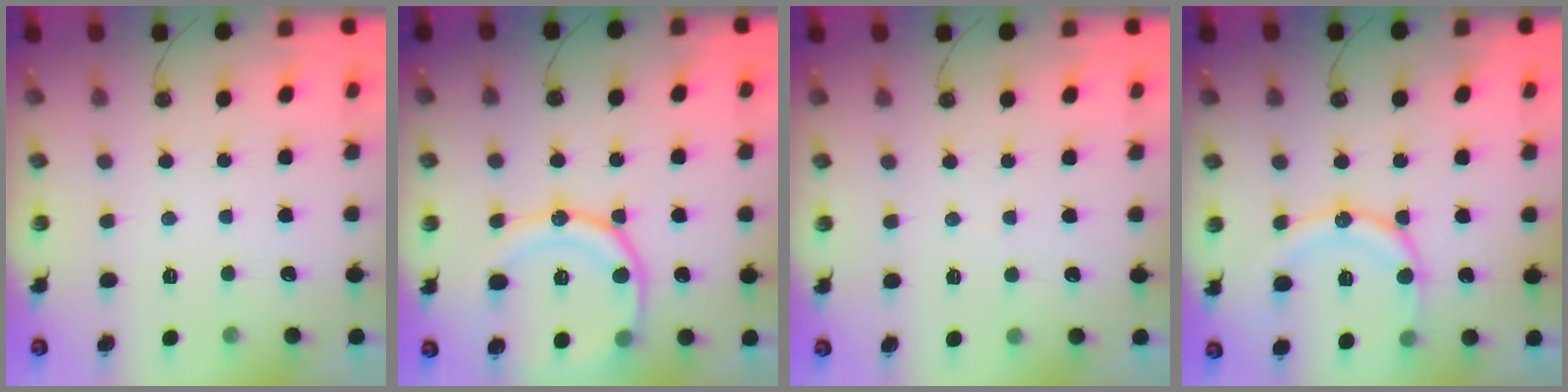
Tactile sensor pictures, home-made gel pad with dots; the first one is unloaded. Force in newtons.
{"total": 18.2, "press": 18.0, "slide": 2.0}
{"total": 1.9, "press": 1.9, "slide": 0.2}
{"total": 14.4, "press": 14.2, "slide": 2.6}